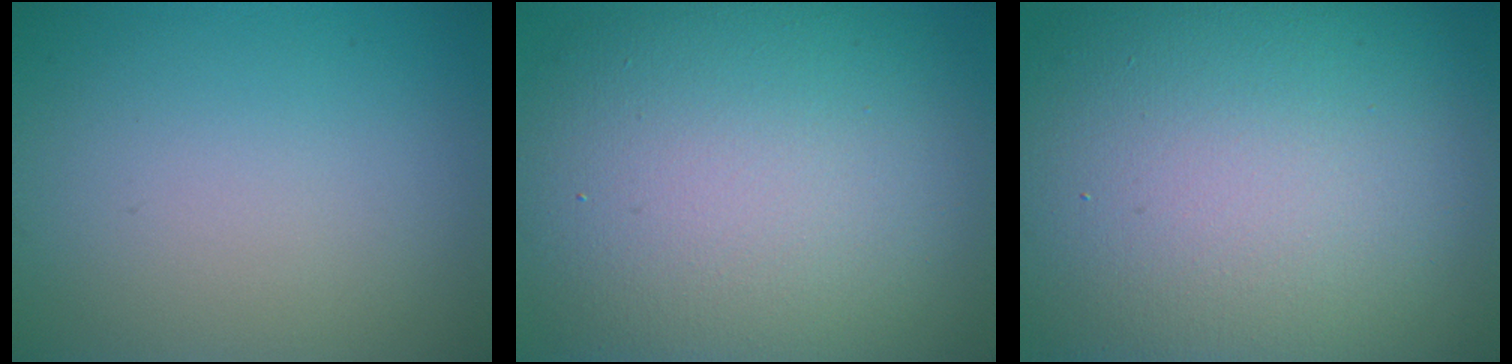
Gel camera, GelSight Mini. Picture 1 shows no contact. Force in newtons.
{"total": 14.8, "press": 14.8, "slide": 0.7}
{"total": 19.4, "press": 19.4, "slide": 1.2}